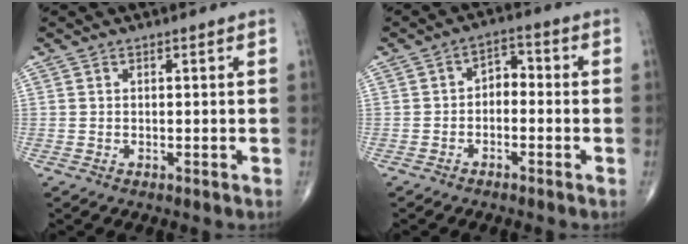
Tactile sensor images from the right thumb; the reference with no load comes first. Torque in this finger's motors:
{"motor_torque": [-0.08, -0.03, 0.17, 0.17, 0.06]}